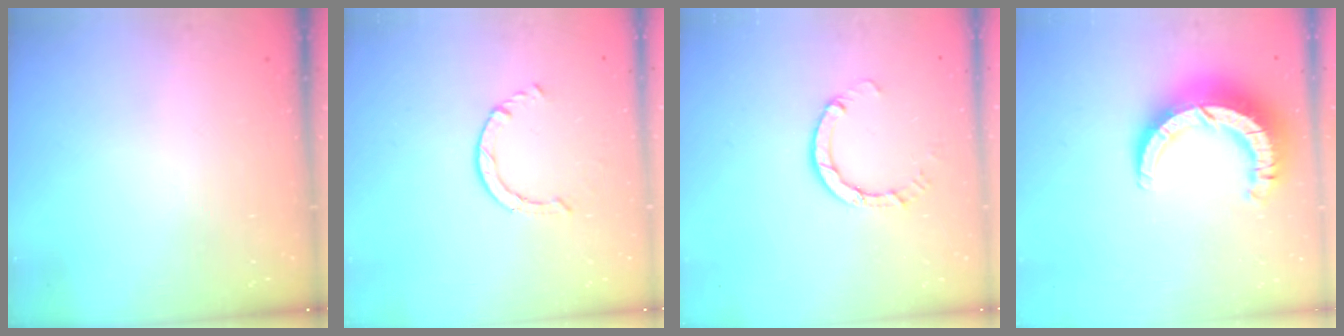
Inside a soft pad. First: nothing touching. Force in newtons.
{"total": 2.5, "press": 2.5, "slide": 0.3}
{"total": 4.5, "press": 4.5, "slide": 0.3}
{"total": 12.1, "press": 12.0, "slide": 1.2}